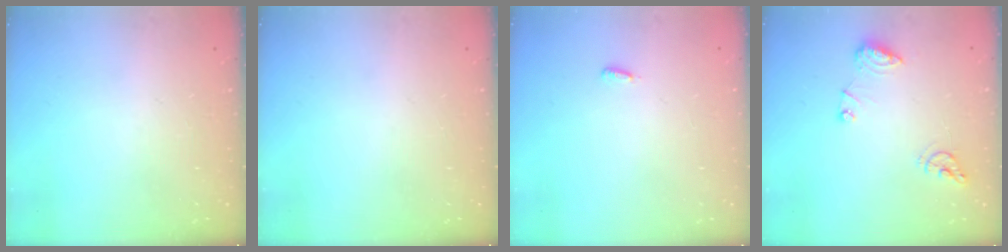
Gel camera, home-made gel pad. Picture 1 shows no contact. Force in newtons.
{"total": 0.0}
{"total": 2.7, "press": 2.6, "slide": 0.9}
{"total": 8.9, "press": 8.9, "slide": 1.0}